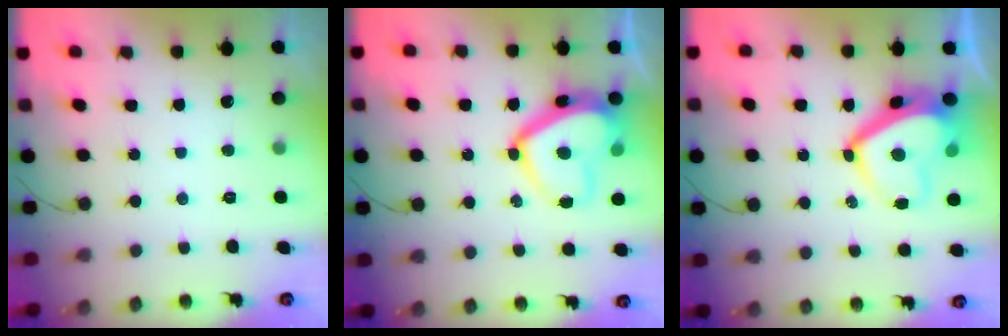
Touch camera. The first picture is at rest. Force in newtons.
{"total": 14.1, "press": 14.1, "slide": 0.8}
{"total": 11.1, "press": 10.8, "slide": 2.2}